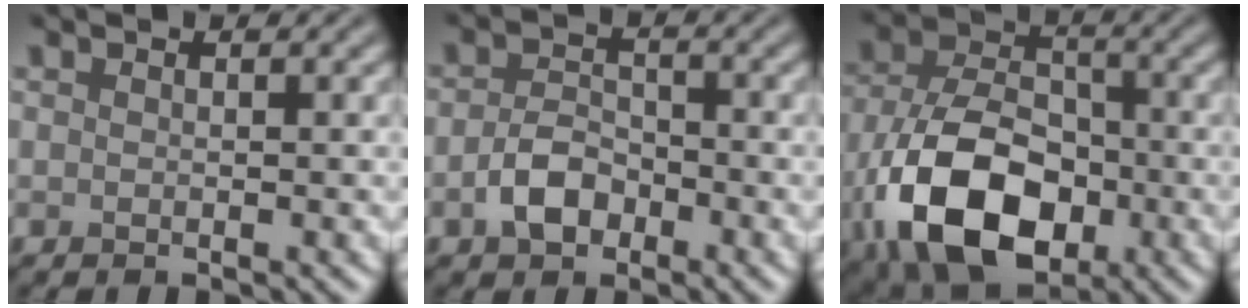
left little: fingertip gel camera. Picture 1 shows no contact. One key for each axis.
{"total": 3.1, "fx": -1.5, "fy": 2.0, "fz": 1.9, "tx": -0.035, "ty": 0.005, "tz": -0.031}
{"total": 12.4, "fx": -4.8, "fy": 7.6, "fz": 8.6, "tx": -0.181, "ty": -0.015, "tz": -0.092}